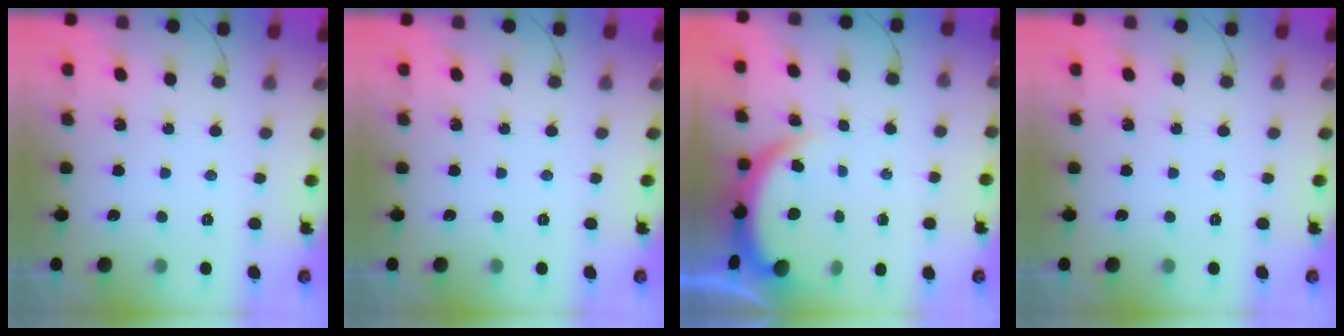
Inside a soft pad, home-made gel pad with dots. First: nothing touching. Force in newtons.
{"total": 0.0}
{"total": 4.2, "press": 3.9, "slide": 1.5}
{"total": 0.0}